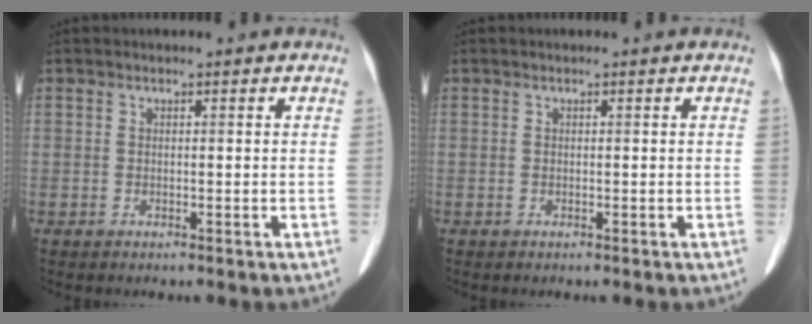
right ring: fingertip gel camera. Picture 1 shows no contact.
{"total": 0.0}